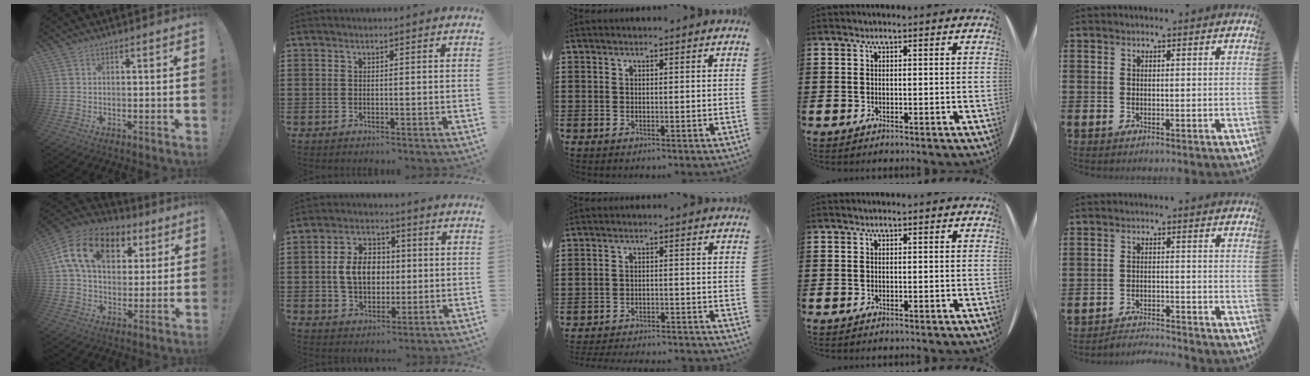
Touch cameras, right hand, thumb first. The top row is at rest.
{"thumb": {"total": 17.5, "force": [6.5, 11.6, 11.3], "torque": [-0.183, -0.007, 0.118]}, "index": {"total": 7.5, "force": [0.0, 5.5, 5.2], "torque": [-0.116, 0.010, -0.007]}, "middle": {"total": 3.2, "force": [-3.2, 0.0, 0.2], "torque": [-0.007, 0.000, -0.068]}, "little": {"total": 2.6, "force": [-2.6, -0.1, -0.2], "torque": [-0.002, 0.003, -0.058]}}